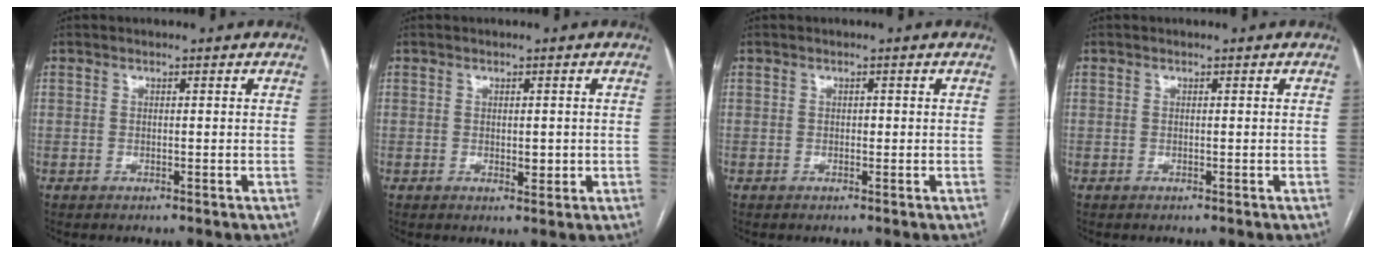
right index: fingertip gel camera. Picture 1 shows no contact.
{"total": 2.0, "force": [-0.1, 1.1, 1.7], "torque": [-0.024, -0.002, 0.006]}
{"total": 0.5, "force": [0.0, 0.4, 0.4], "torque": [-0.003, 0.002, -0.002]}
{"total": 0.0}